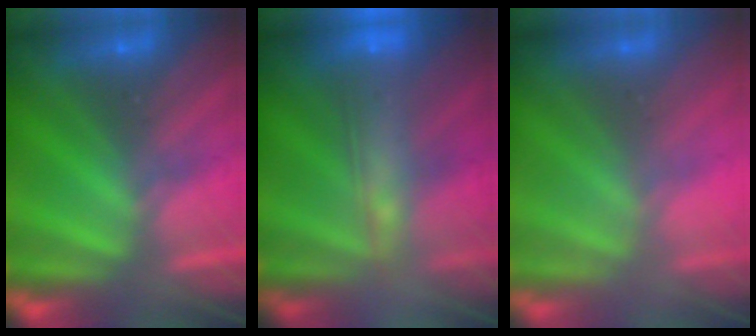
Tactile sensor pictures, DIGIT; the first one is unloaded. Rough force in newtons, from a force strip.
{"total": 8.0}
{"total": 2.5}